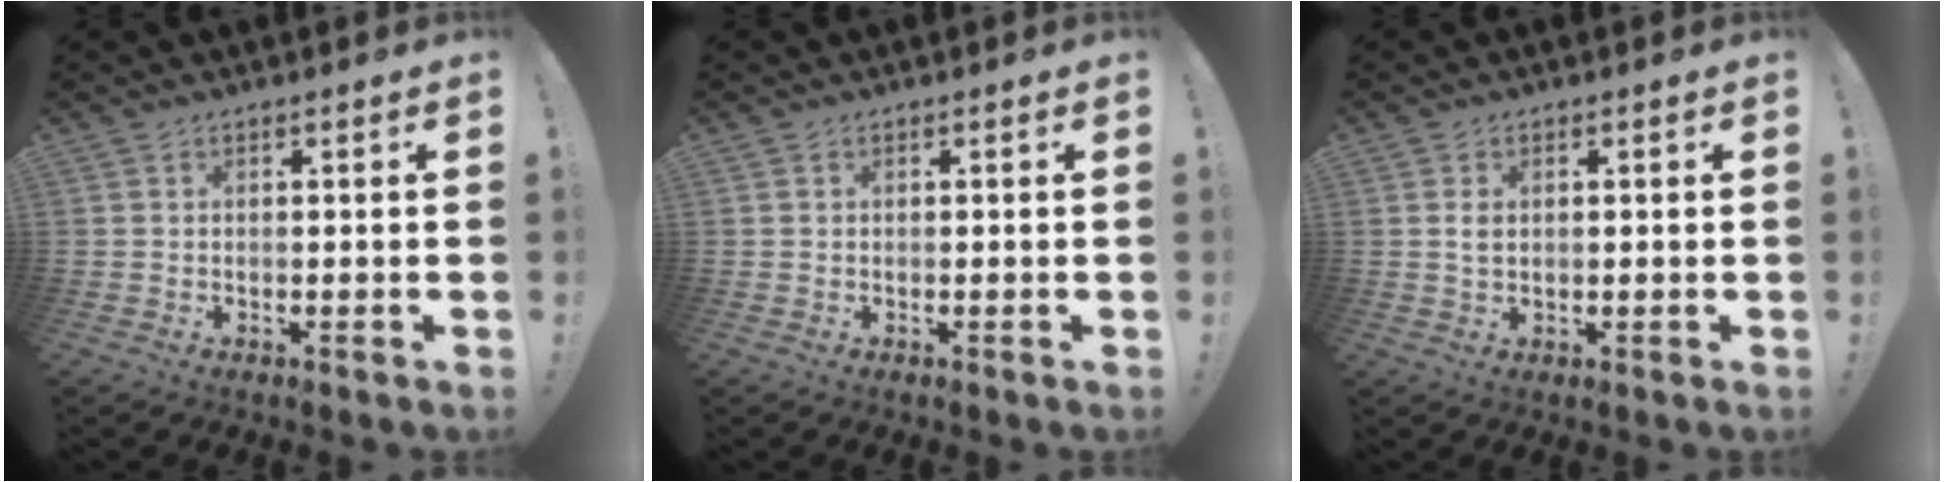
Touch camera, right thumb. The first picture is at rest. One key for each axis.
{"total": 0.0}
{"total": 2.1, "fx": 0.5, "fy": 1.2, "fz": 1.7, "tx": -0.032, "ty": 0.002, "tz": 0.009}